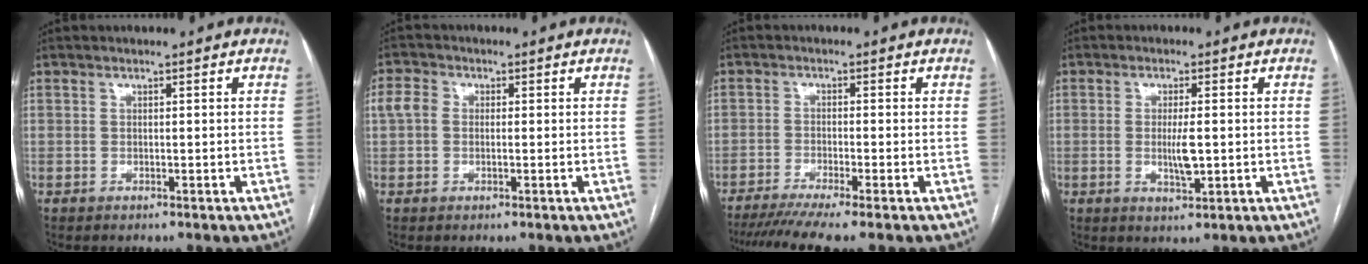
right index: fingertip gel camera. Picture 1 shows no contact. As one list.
[{"total": 3.2, "force": [0.2, 2.5, 2.0], "torque": [-0.058, 0.015, -0.001]}, {"total": 7.7, "force": [-6.1, -0.9, 4.6], "torque": [-0.066, -0.016, -0.098]}, {"total": 4.1, "force": [-0.4, 0.9, 3.9], "torque": [-0.074, -0.005, -0.004]}]